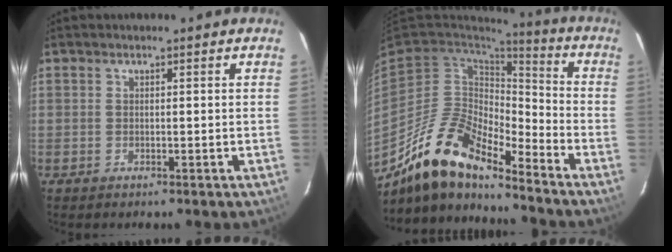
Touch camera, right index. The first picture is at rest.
{"total": 17.0, "force": [-13.4, 5.0, 9.2], "torque": [-0.175, -0.010, -0.259]}